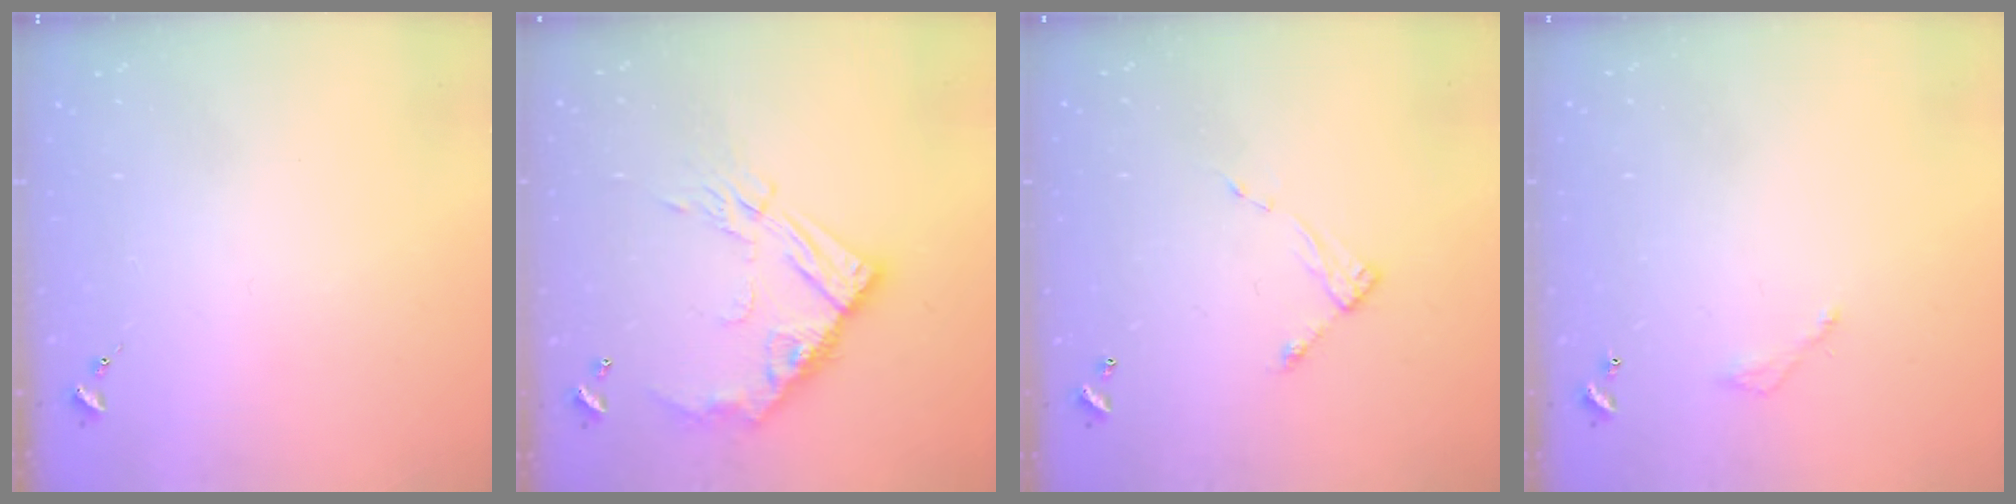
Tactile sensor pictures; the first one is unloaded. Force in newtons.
{"total": 14.5, "press": 14.5, "slide": 1.1}
{"total": 6.0, "press": 6.0, "slide": 0.4}
{"total": 3.8, "press": 3.8, "slide": 0.2}